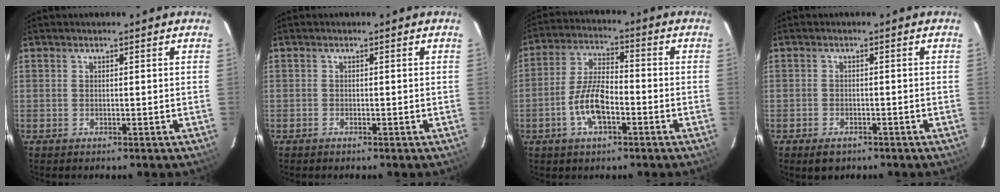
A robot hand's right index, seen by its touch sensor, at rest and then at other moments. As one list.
[{"total": 0.5, "force": [-0.5, 0.2, 0.0], "torque": [-0.001, 0.001, -0.010]}, {"total": 9.2, "force": [-3.6, 3.6, 7.7], "torque": [-0.160, 0.007, -0.068]}, {"total": 3.2, "force": [-2.1, 1.9, 1.3], "torque": [-0.031, -0.004, -0.031]}]